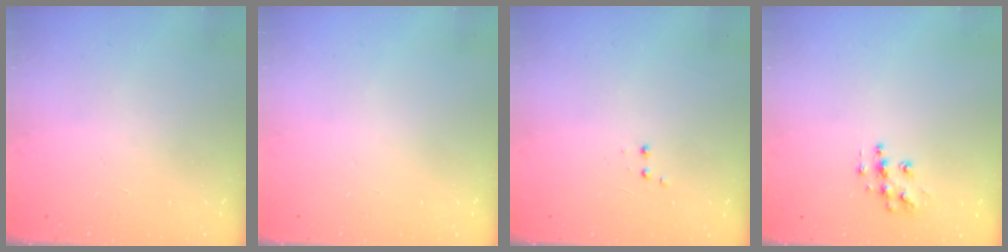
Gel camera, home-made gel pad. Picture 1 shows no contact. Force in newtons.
{"total": 0.0}
{"total": 2.0, "press": 1.8, "slide": 0.9}
{"total": 8.6, "press": 8.6, "slide": 0.3}